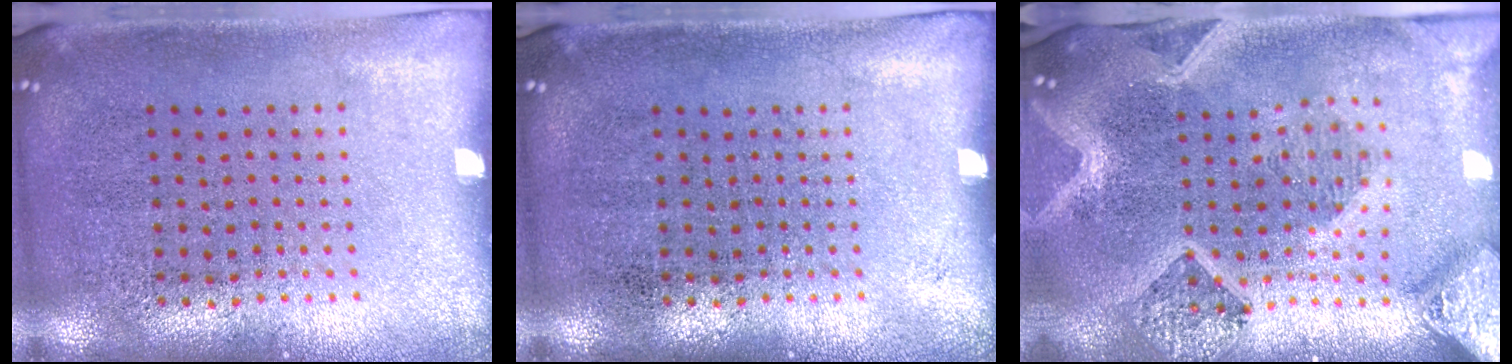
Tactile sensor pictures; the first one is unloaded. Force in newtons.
{"total": 0.0}
{"total": 4.0, "press": 3.1, "slide": 2.6}